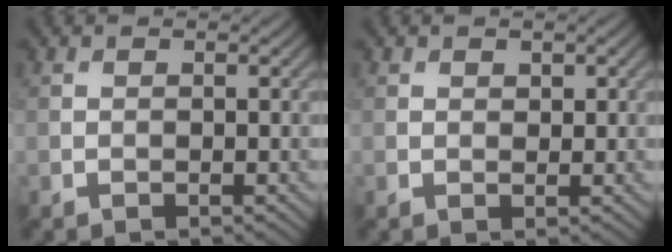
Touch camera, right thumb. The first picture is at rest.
{"total": 0.9, "force": [0.6, 0.6, 0.4], "torque": [-0.006, -0.003, 0.012]}